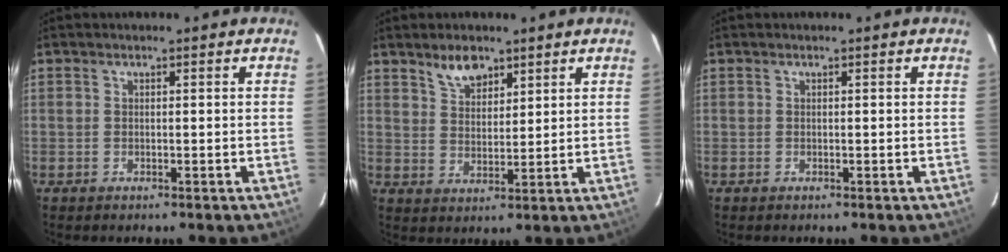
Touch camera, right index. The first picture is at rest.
{"total": 5.5, "force": [4.0, 2.6, 2.7], "torque": [-0.042, 0.003, 0.076]}
{"total": 0.0}